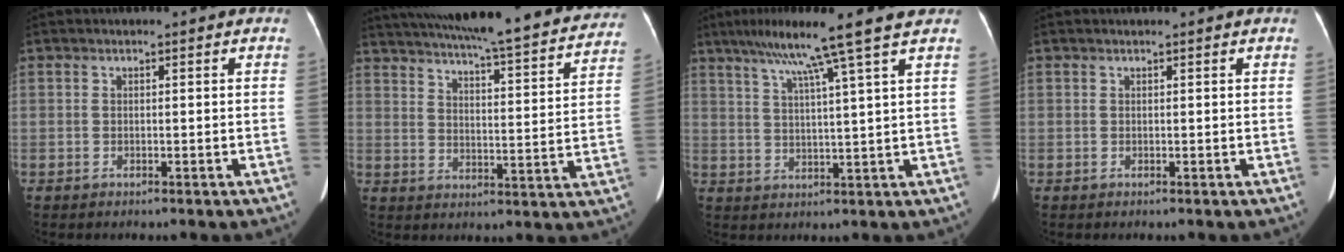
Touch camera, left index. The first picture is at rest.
{"total": 30.2, "force": [26.8, 3.8, 13.4], "torque": [-0.219, -0.039, 0.335]}
{"total": 10.0, "force": [6.9, -2.3, 6.9], "torque": [-0.112, 0.017, 0.105]}
{"total": 0.6, "force": [0.6, 0.0, 0.2], "torque": [-0.002, 0.009, 0.012]}